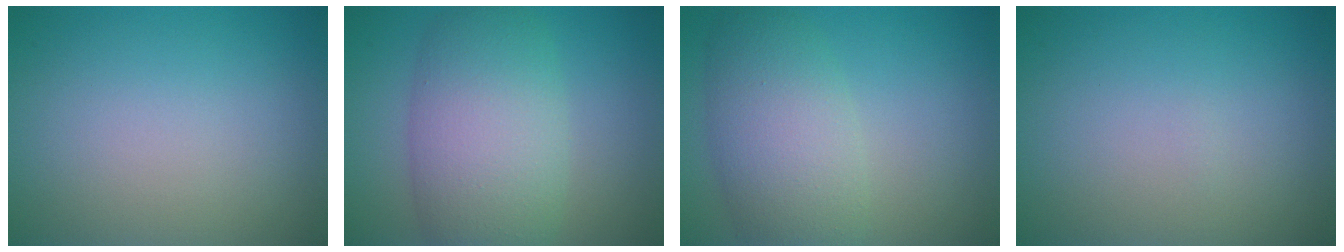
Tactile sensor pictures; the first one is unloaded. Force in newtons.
{"total": 7.9, "press": 7.9, "slide": 0.4}
{"total": 6.1, "press": 6.1, "slide": 0.3}
{"total": 0.0}